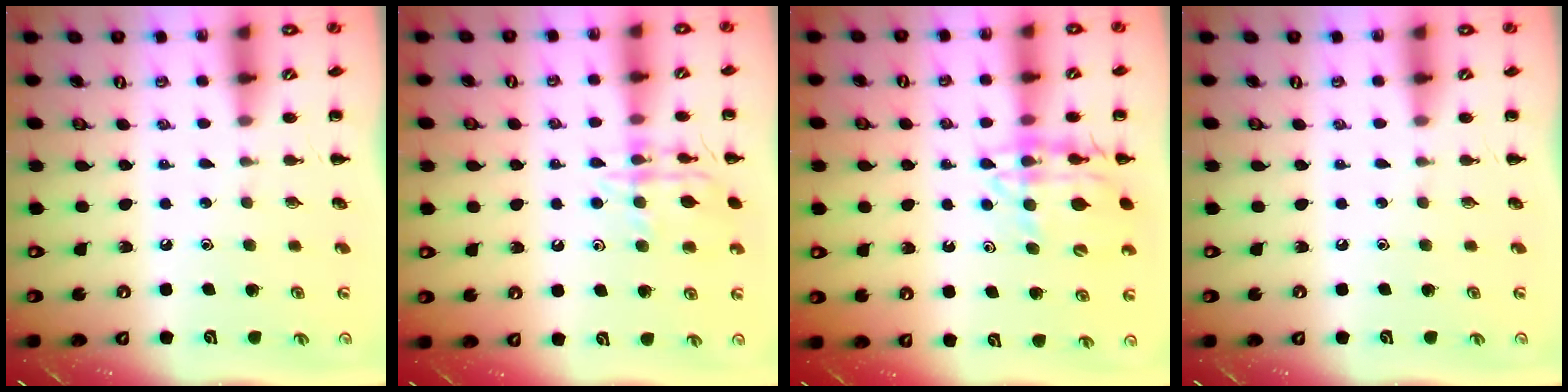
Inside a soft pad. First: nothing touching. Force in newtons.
{"total": 13.5, "press": 13.5, "slide": 0.8}
{"total": 14.3, "press": 14.1, "slide": 2.7}
{"total": 0.0}